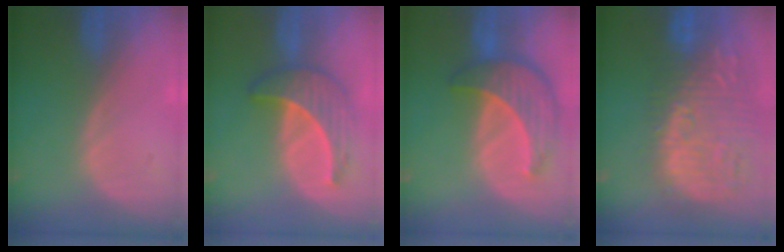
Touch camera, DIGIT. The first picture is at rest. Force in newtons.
{"total": 6.9, "press": 6.4, "slide": 2.8}
{"total": 8.7, "press": 7.8, "slide": 3.8}
{"total": 15.8, "press": 13.2, "slide": 8.8}